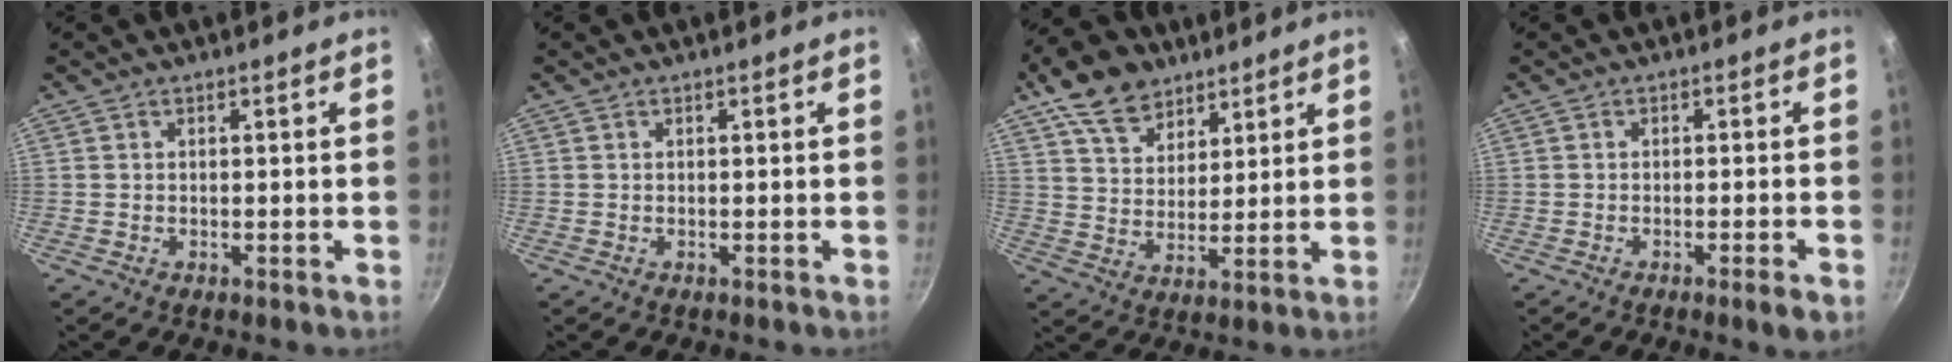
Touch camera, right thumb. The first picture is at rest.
{"total": 0.0}
{"total": 12.0, "force": [7.6, 7.6, 5.4], "torque": [-0.062, -0.025, 0.137]}
{"total": 3.2, "force": [-1.6, 0.2, 2.7], "torque": [-0.050, 0.006, -0.022]}